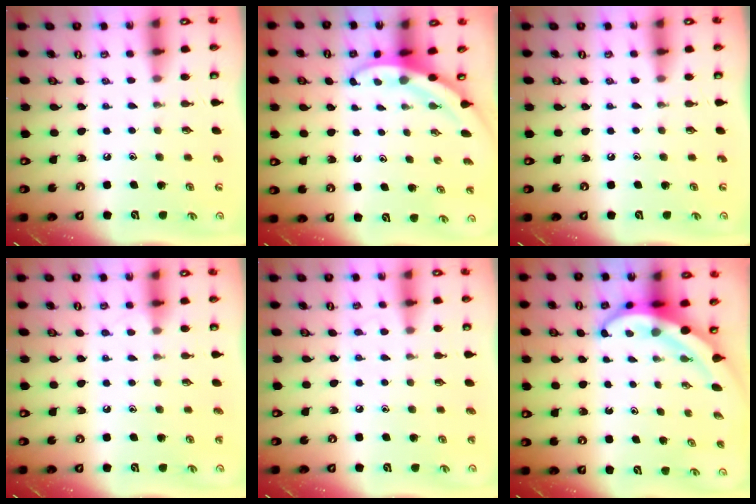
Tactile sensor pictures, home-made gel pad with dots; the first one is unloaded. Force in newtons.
{"total": 3.3, "press": 3.3, "slide": 0.1}
{"total": 0.0}
{"total": 2.6, "press": 2.5, "slide": 0.3}
{"total": 4.3, "press": 4.3, "slide": 0.4}
{"total": 6.7, "press": 6.5, "slide": 1.5}